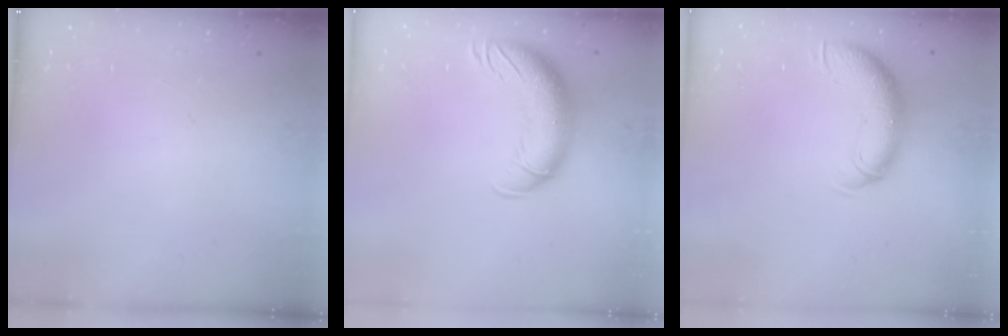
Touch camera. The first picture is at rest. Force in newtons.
{"total": 14.0, "press": 13.6, "slide": 3.3}
{"total": 10.9, "press": 10.6, "slide": 2.3}